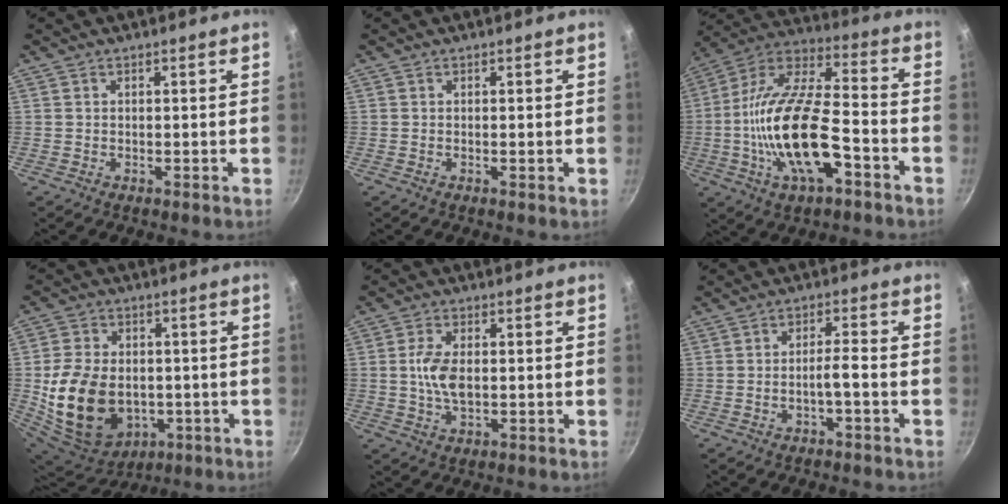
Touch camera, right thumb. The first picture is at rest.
{"total": 0.0}
{"total": 22.0, "force": [-6.3, 9.2, 19.0], "torque": [-0.351, 0.034, -0.129]}
{"total": 18.8, "force": [-2.6, 13.7, 12.7], "torque": [-0.229, 0.006, -0.026]}
{"total": 6.4, "force": [0.1, 3.4, 5.4], "torque": [-0.105, 0.002, -0.001]}
{"total": 3.4, "force": [-1.7, 0.4, 2.9], "torque": [-0.059, 0.025, -0.030]}